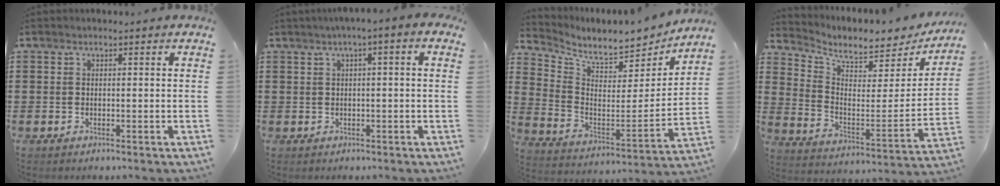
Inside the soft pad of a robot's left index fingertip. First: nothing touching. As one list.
[{"total": 1.8, "force": [-0.3, 0.2, 1.8], "torque": [-0.031, 0.000, -0.008]}, {"total": 6.4, "force": [6.1, 0.9, 1.8], "torque": [-0.061, -0.061, 0.100]}, {"total": 5.5, "force": [5.0, 1.4, 2.0], "torque": [-0.061, -0.049, 0.082]}]